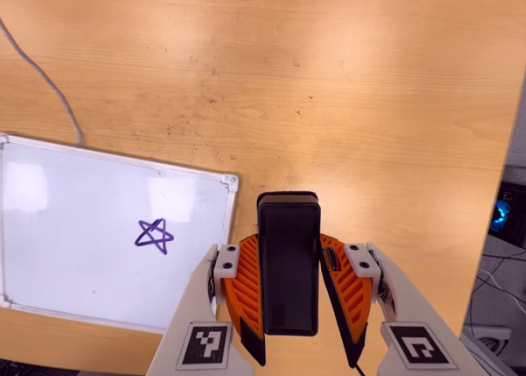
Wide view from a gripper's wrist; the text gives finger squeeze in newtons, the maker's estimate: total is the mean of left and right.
{"total": 4.9, "left": 3.8, "right": 6.0}